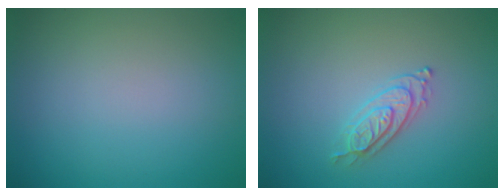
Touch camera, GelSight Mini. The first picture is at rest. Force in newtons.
{"total": 2.2, "press": 2.2, "slide": 0.5}